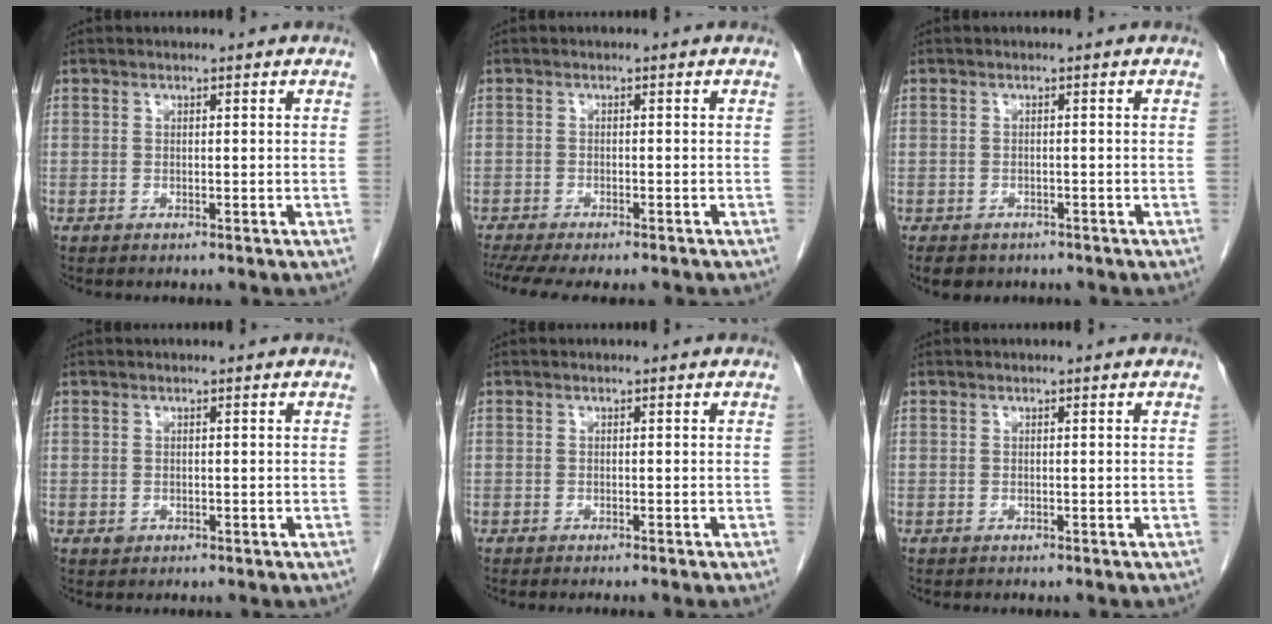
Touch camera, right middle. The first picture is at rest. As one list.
[{"total": 10.6, "force": [-9.0, 2.3, 5.2], "torque": [-0.083, -0.010, -0.125]}, {"total": 5.0, "force": [-3.9, 2.7, 1.6], "torque": [-0.019, -0.001, -0.050]}, {"total": 0.6, "force": [-0.2, 0.5, 0.1], "torque": [-0.004, 0.002, -0.001]}, {"total": 2.4, "force": [-2.0, -0.5, 1.1], "torque": [-0.008, 0.004, -0.027]}, {"total": 0.0}]